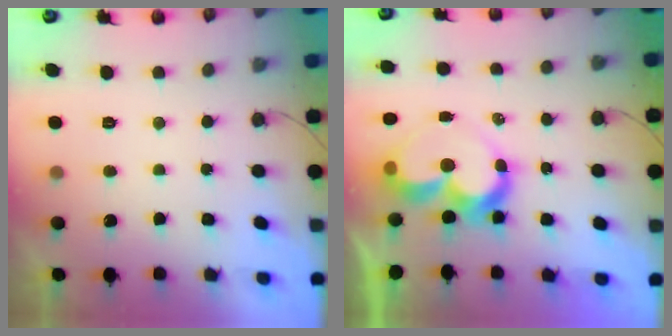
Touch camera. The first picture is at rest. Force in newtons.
{"total": 10.4, "press": 10.4, "slide": 0.7}